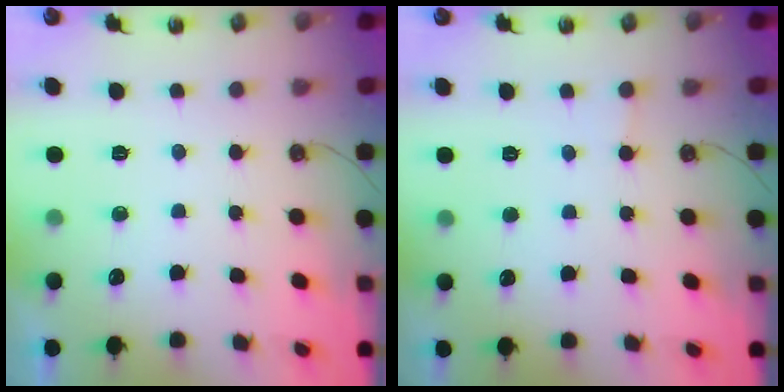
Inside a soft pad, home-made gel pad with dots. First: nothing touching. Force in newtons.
{"total": 1.7, "press": 1.7, "slide": 0.3}